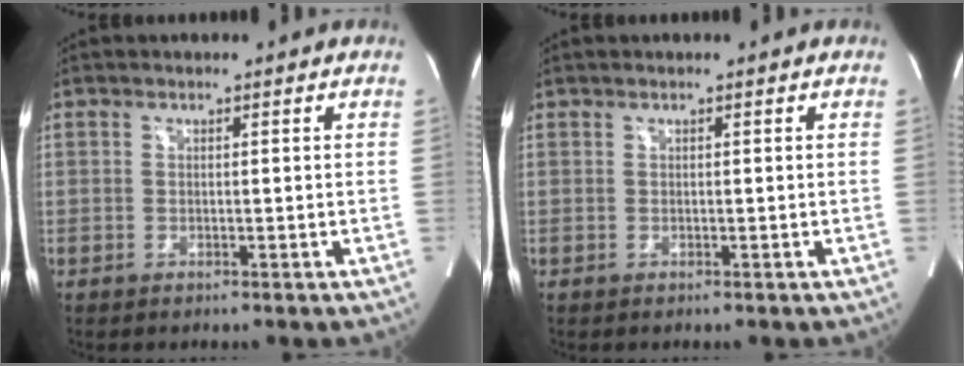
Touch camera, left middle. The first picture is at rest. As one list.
[{"total": 0.0}]